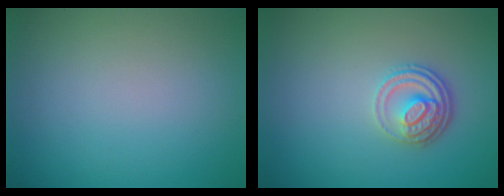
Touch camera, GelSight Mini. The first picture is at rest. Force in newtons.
{"total": 3.4, "press": 2.6, "slide": 2.3}